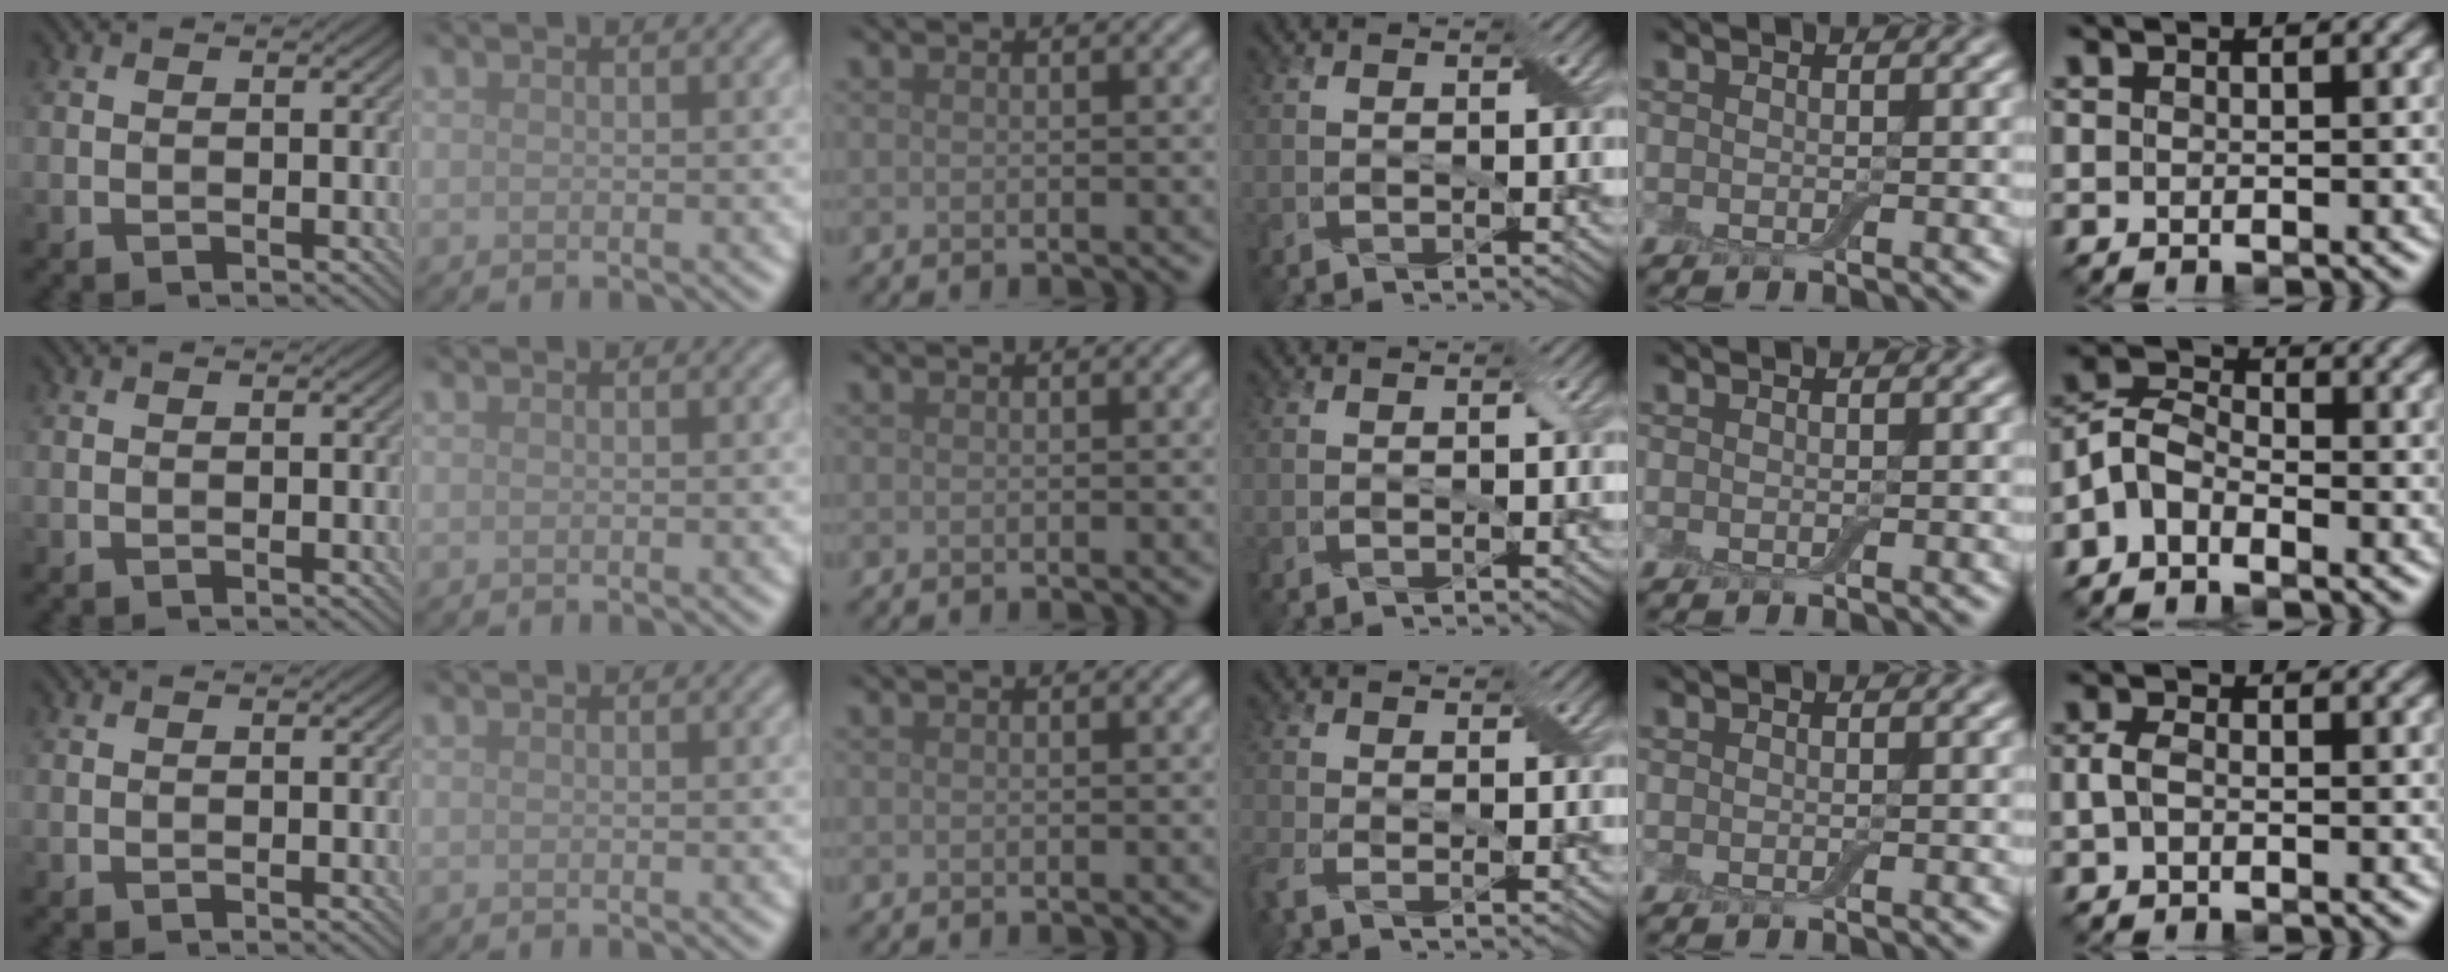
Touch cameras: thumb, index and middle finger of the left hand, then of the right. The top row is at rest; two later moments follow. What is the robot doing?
{"motion": "extract", "object": "airpods case & airpods"}